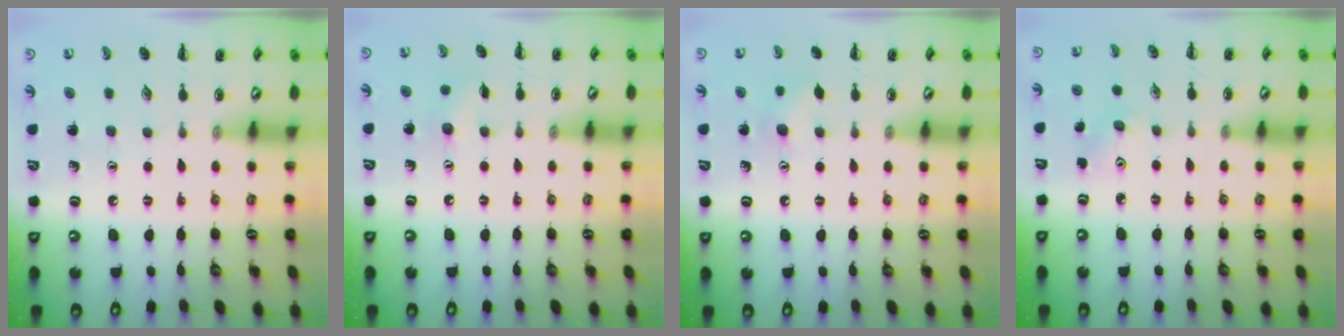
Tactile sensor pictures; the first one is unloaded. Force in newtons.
{"total": 5.0, "press": 4.8, "slide": 1.2}
{"total": 7.6, "press": 7.4, "slide": 1.6}
{"total": 4.9, "press": 4.7, "slide": 1.4}